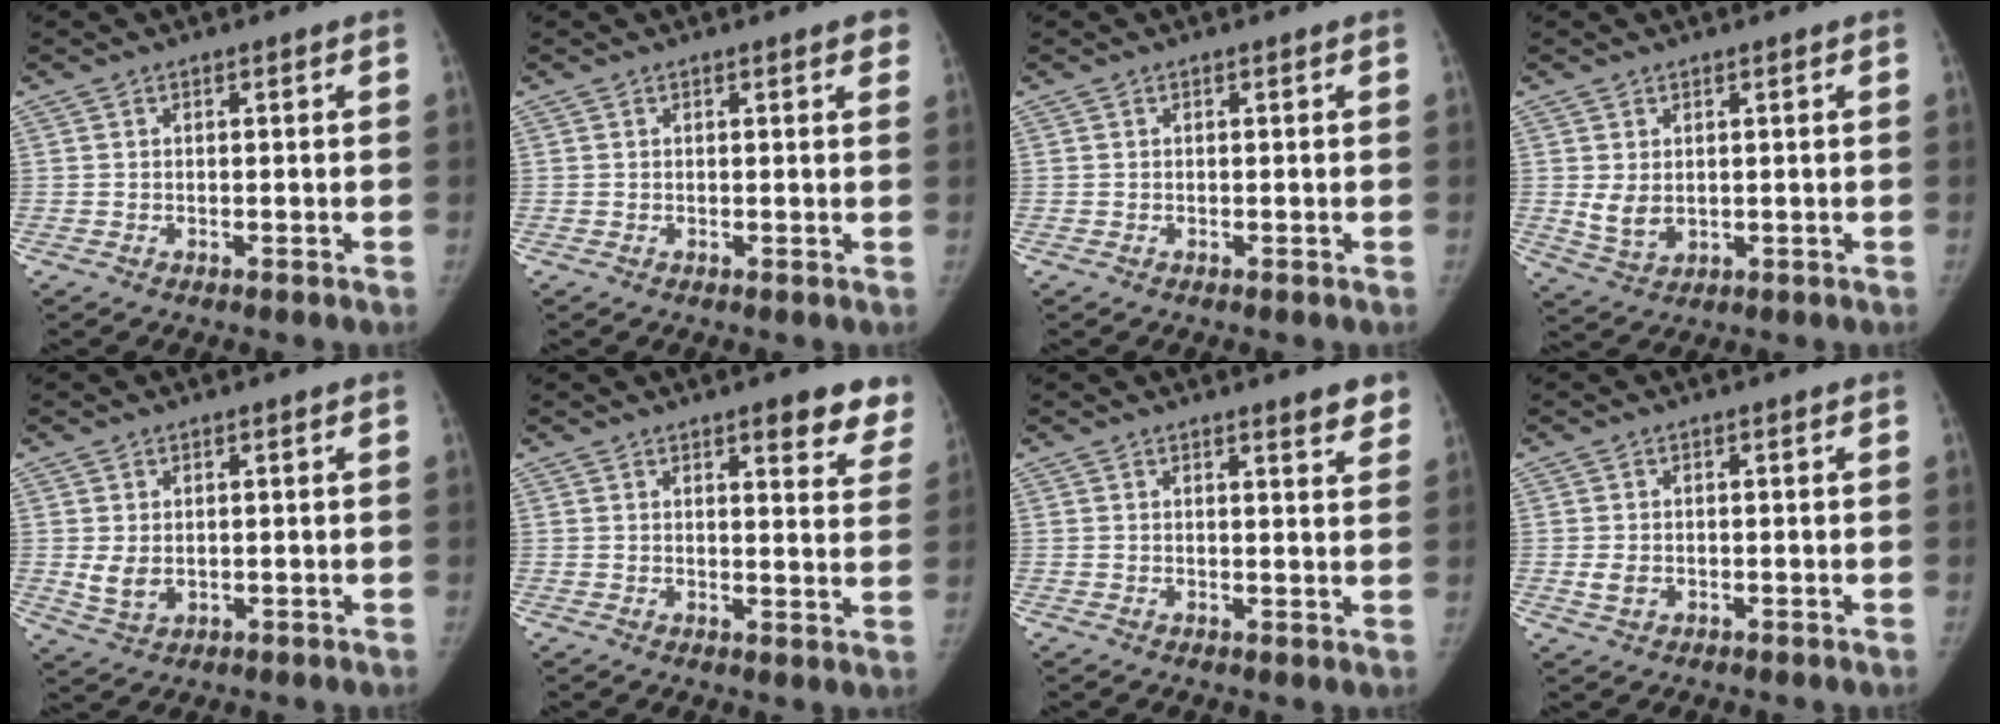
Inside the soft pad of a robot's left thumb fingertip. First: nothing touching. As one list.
[{"total": 2.2, "force": [1.4, 0.7, 1.5], "torque": [-0.006, 0.000, 0.012]}, {"total": 0.0}, {"total": 4.3, "force": [0.5, 3.1, 3.0], "torque": [-0.043, -0.013, 0.023]}, {"total": 3.7, "force": [0.2, 2.7, 2.6], "torque": [-0.039, -0.011, 0.015]}, {"total": 9.4, "force": [6.9, 2.9, 5.6], "torque": [-0.030, -0.034, 0.073]}, {"total": 4.0, "force": [3.0, 0.8, 2.5], "torque": [-0.016, -0.016, 0.035]}, {"total": 2.1, "force": [-0.4, 1.6, 1.3], "torque": [-0.022, -0.001, -0.003]}]